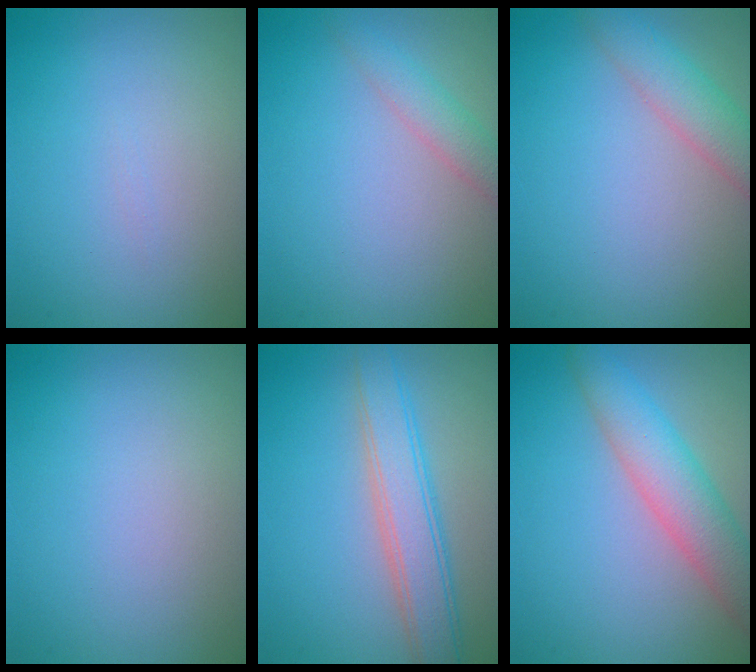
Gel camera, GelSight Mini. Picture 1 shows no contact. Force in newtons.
{"total": 2.2, "press": 2.2, "slide": 0.1}
{"total": 3.6, "press": 3.6, "slide": 0.1}
{"total": 0.0}
{"total": 4.7, "press": 4.7, "slide": 0.2}
{"total": 5.4, "press": 5.4, "slide": 0.3}